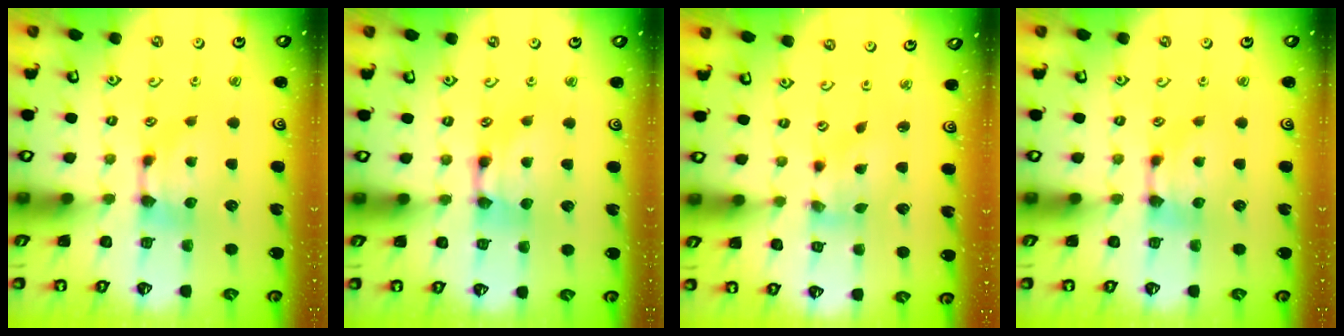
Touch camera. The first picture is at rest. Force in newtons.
{"total": 2.2, "press": 2.2, "slide": 0.1}
{"total": 1.6, "press": 0.2, "slide": 1.5}
{"total": 0.0}